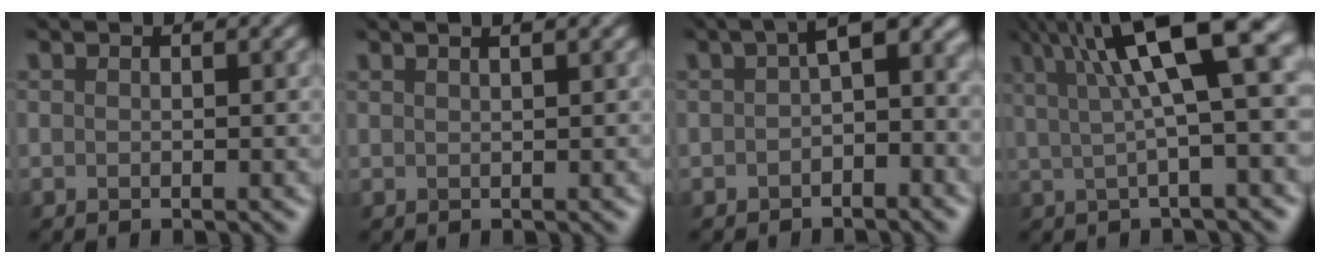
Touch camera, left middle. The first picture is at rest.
{"total": 3.6, "force": [2.2, 1.7, 2.3], "torque": [0.001, 0.027, -0.001]}
{"total": 5.4, "force": [0.1, 2.6, 4.7], "torque": [-0.053, 0.016, -0.005]}
{"total": 10.8, "force": [3.6, 2.8, 9.7], "torque": [-0.134, 0.019, 0.058]}